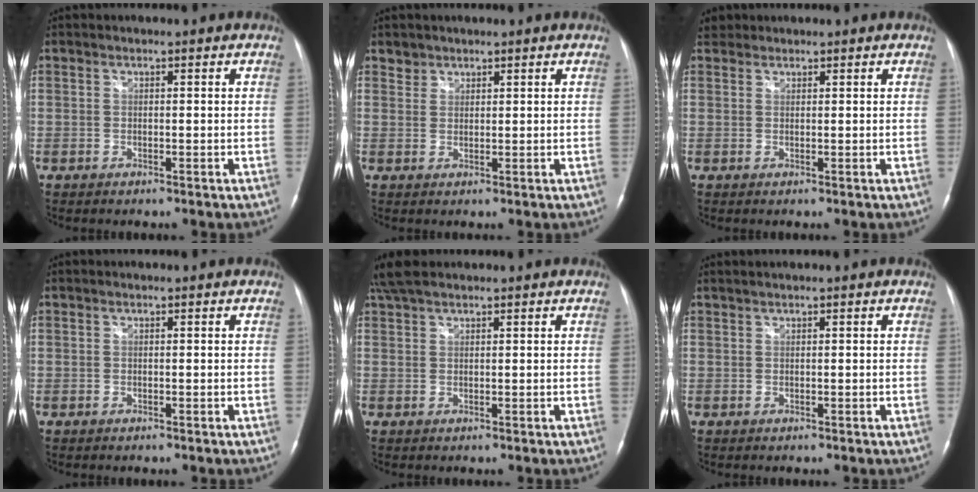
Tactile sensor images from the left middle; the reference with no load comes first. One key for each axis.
{"total": 1.7, "fx": 1.3, "fy": 1.1, "fz": -0.3, "tx": 0.014, "ty": 0.007, "tz": 0.017}
{"total": 2.2, "fx": 1.6, "fy": 1.5, "fz": 0.1, "tx": 0.003, "ty": 0.016, "tz": 0.025}
{"total": 0.0}
{"total": 4.6, "fx": 3.7, "fy": 1.6, "fz": 2.2, "tx": -0.049, "ty": 0.029, "tz": 0.073}
{"total": 0.9, "fx": 0.7, "fy": -0.1, "fz": 0.5, "tx": -0.012, "ty": 0.013, "tz": 0.018}